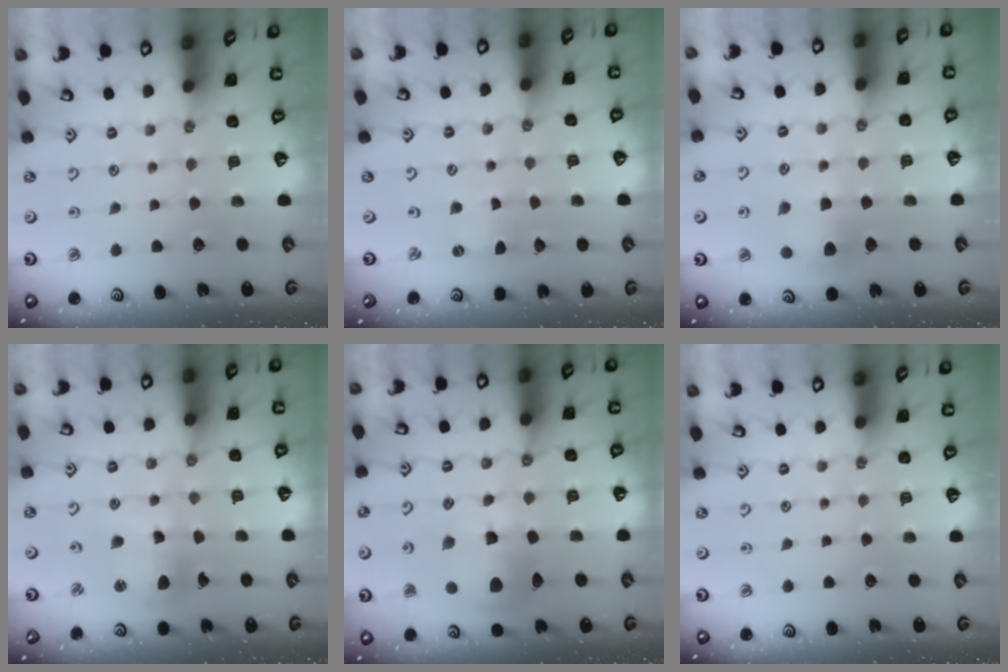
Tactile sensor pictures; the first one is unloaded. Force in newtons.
{"total": 0.0}
{"total": 6.4, "press": 6.3, "slide": 0.4}
{"total": 10.7, "press": 10.6, "slide": 1.4}
{"total": 12.2, "press": 12.1, "slide": 1.5}
{"total": 0.0}